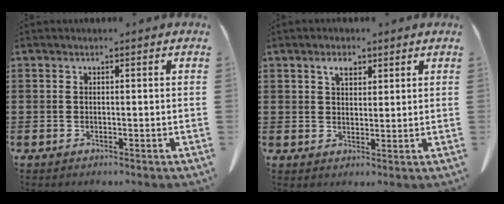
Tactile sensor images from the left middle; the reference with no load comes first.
{"total": 2.9, "force": [2.0, 1.5, 1.5], "torque": [-0.026, 0.002, 0.034]}